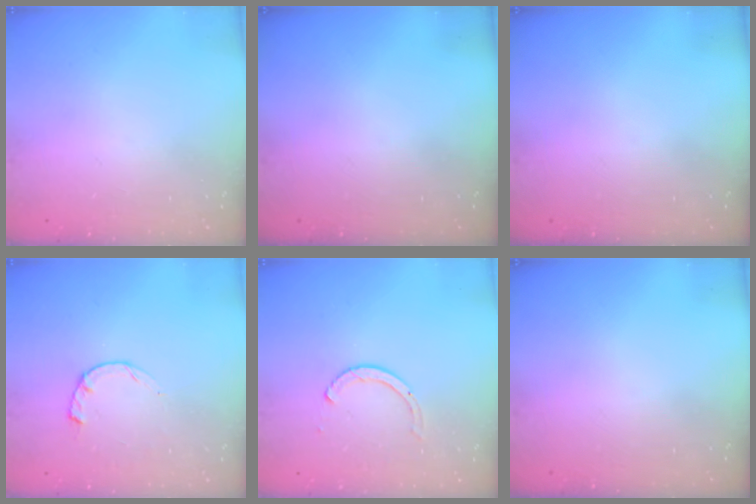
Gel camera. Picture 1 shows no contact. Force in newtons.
{"total": 0.0}
{"total": 0.0}
{"total": 2.3, "press": 2.3, "slide": 0.4}
{"total": 2.6, "press": 2.6, "slide": 0.3}
{"total": 0.0}